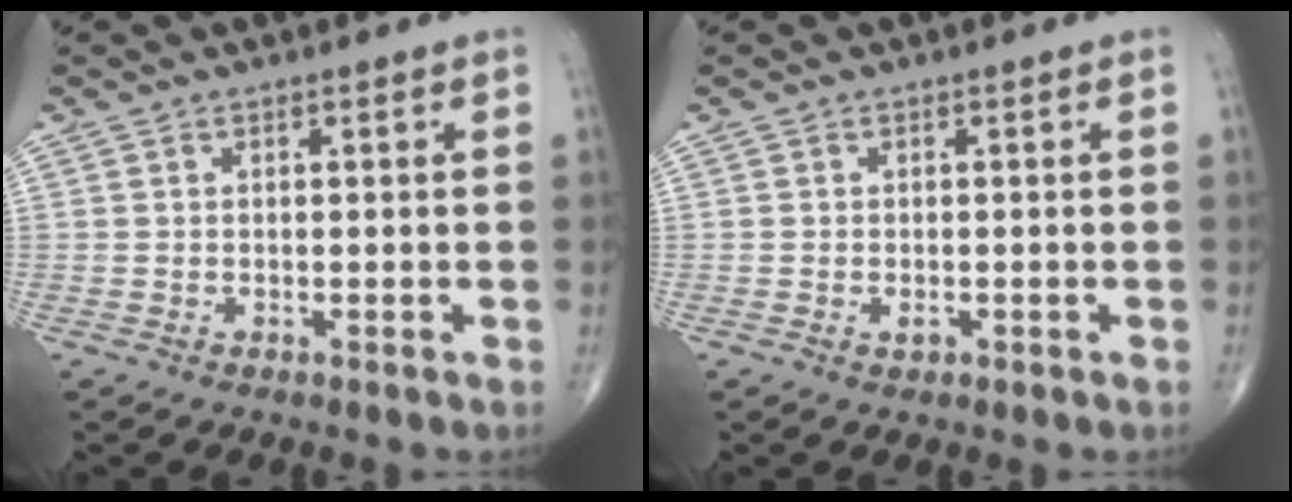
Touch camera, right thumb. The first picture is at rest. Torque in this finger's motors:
{"motor_torque": [-0.13, 0.09, 0.18, 0.09, -0.02]}